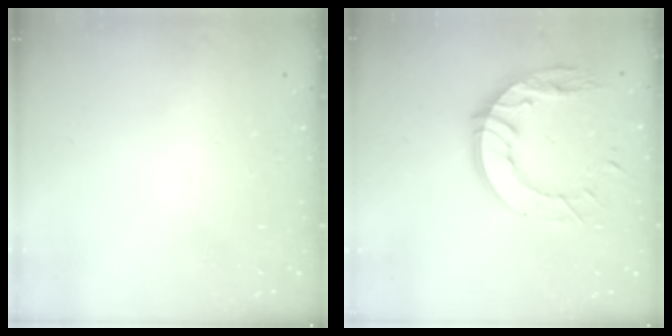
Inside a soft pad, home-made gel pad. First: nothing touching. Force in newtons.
{"total": 14.0, "press": 13.9, "slide": 1.5}